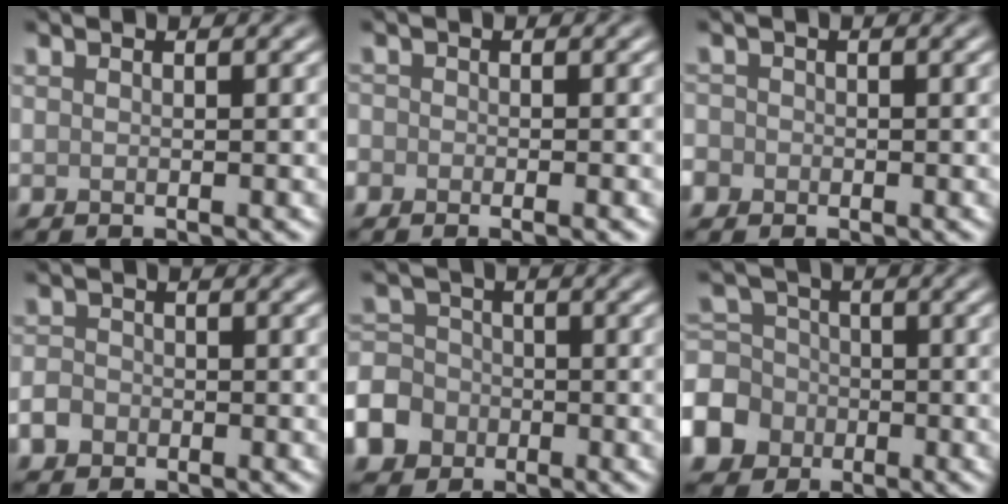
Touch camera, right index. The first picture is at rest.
{"total": 1.8, "force": [-1.1, 1.1, 1.0], "torque": [-0.008, -0.004, -0.019]}
{"total": 2.0, "force": [-0.8, 1.7, 0.5], "torque": [-0.002, 0.003, -0.020]}
{"total": 2.0, "force": [-1.0, 1.6, 0.7], "torque": [-0.008, 0.001, -0.023]}
{"total": 7.8, "force": [-4.2, 6.2, 2.1], "torque": [-0.051, -0.020, -0.094]}
{"total": 8.3, "force": [-3.7, 7.1, 2.2], "torque": [-0.057, -0.018, -0.092]}